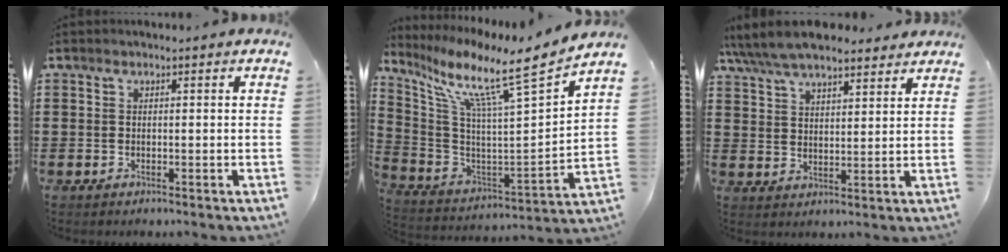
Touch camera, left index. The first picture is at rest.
{"total": 10.4, "force": [7.5, 0.5, 7.3], "torque": [-0.154, -0.062, 0.107]}
{"total": 7.2, "force": [6.4, 2.1, 2.5], "torque": [-0.072, -0.015, 0.117]}